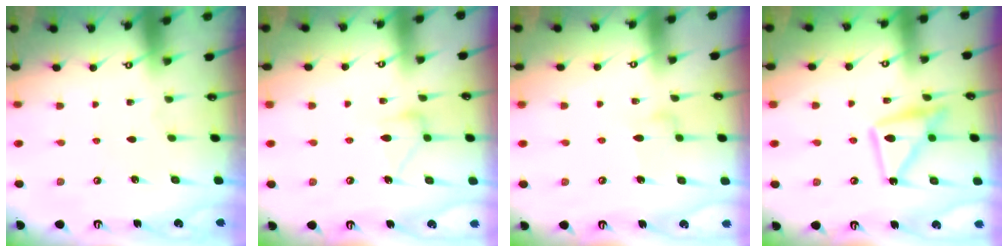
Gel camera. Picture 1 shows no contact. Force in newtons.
{"total": 12.6, "press": 12.5, "slide": 0.6}
{"total": 9.1, "press": 9.1, "slide": 0.1}
{"total": 14.0, "press": 13.9, "slide": 1.2}